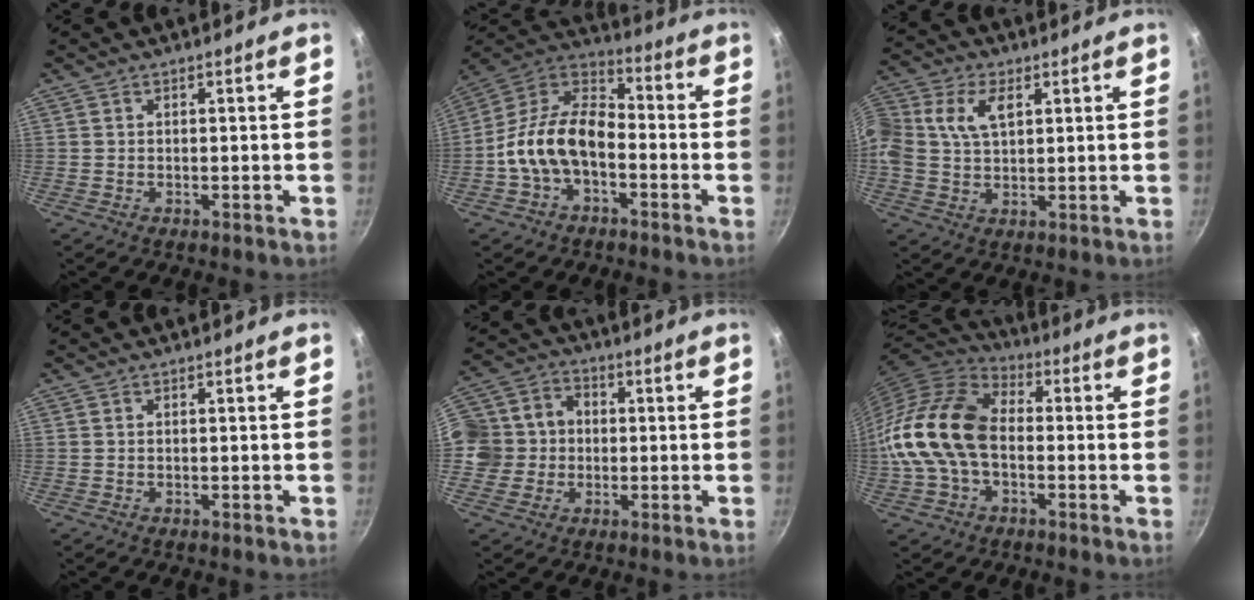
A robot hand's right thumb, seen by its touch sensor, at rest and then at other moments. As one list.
[{"total": 15.0, "force": [-3.9, 9.3, 11.1], "torque": [-0.177, 0.054, -0.094]}, {"total": 13.1, "force": [3.6, 9.0, 8.8], "torque": [-0.191, 0.028, 0.060]}, {"total": 0.0}, {"total": 11.2, "force": [-0.4, 10.1, 4.7], "torque": [-0.060, 0.024, -0.024]}, {"total": 16.7, "force": [-1.6, 11.2, 12.3], "torque": [-0.225, 0.037, -0.045]}]